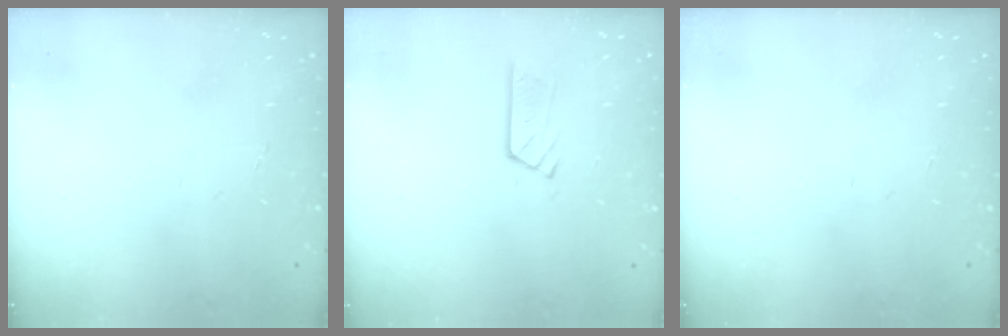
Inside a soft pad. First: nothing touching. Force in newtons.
{"total": 5.2, "press": 5.2, "slide": 0.3}
{"total": 0.0}